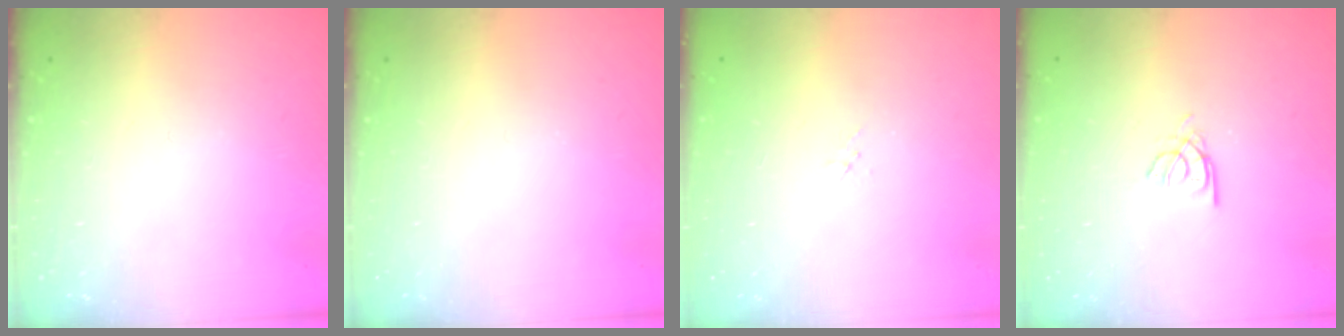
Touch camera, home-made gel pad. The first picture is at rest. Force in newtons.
{"total": 0.0}
{"total": 1.7, "press": 1.6, "slide": 0.2}
{"total": 2.3, "press": 2.3, "slide": 0.2}